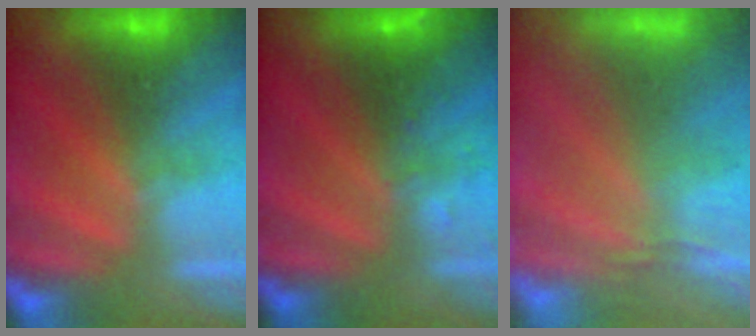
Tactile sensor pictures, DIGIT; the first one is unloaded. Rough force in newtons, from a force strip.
{"total": 2.9}
{"total": 7.0}